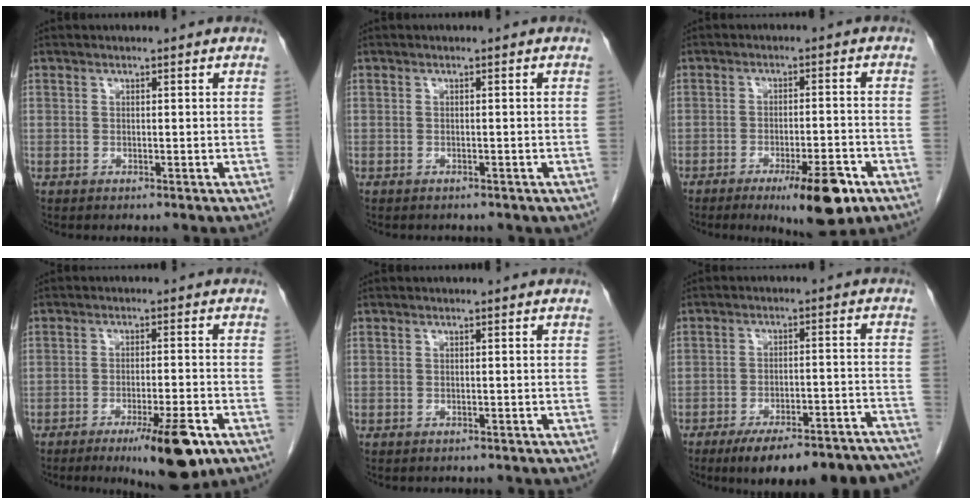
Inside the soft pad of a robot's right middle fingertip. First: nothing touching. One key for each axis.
{"total": 1.8, "fx": -1.5, "fy": 0.8, "fz": 0.5, "tx": -0.018, "ty": -0.003, "tz": -0.014}
{"total": 9.3, "fx": -5.3, "fy": 1.7, "fz": 7.5, "tx": -0.111, "ty": -0.013, "tz": -0.073}
{"total": 9.8, "fx": -5.6, "fy": 1.3, "fz": 7.9, "tx": -0.117, "ty": -0.017, "tz": -0.080}
{"total": 2.2, "fx": -1.9, "fy": 0.8, "fz": 0.5, "tx": -0.019, "ty": -0.004, "tz": -0.022}
{"total": 19.4, "fx": -16.6, "fy": 3.7, "fz": 9.3, "tx": -0.080, "ty": 0.017, "tz": -0.221}